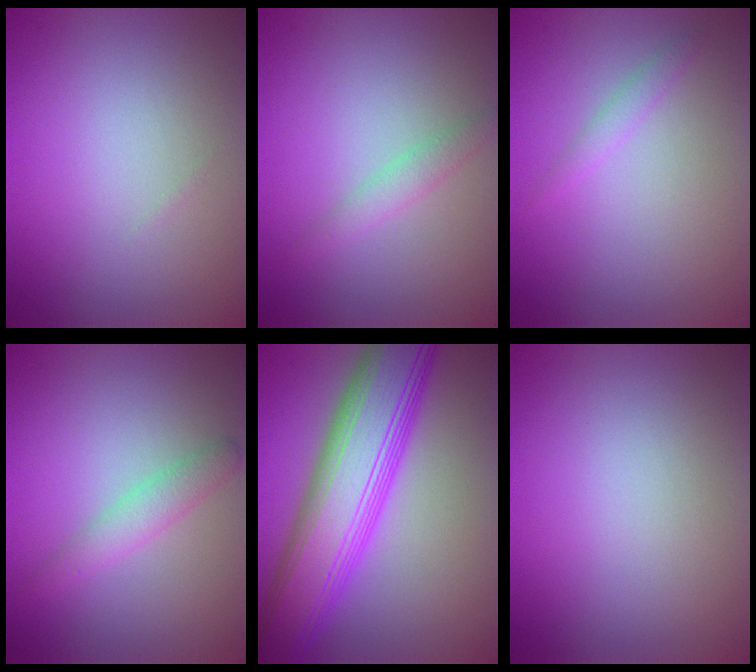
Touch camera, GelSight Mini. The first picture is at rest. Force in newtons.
{"total": 1.5, "press": 1.5, "slide": 0.1}
{"total": 1.0, "press": 1.0, "slide": 0.0}
{"total": 2.1, "press": 2.1, "slide": 0.0}
{"total": 10.6, "press": 10.6, "slide": 0.4}
{"total": 0.0}